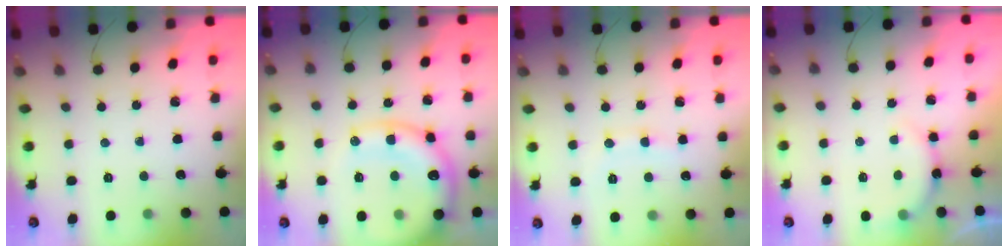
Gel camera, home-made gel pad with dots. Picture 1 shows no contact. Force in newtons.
{"total": 19.5, "press": 19.1, "slide": 4.0}
{"total": 5.9, "press": 5.7, "slide": 1.3}
{"total": 6.3, "press": 6.3, "slide": 0.8}